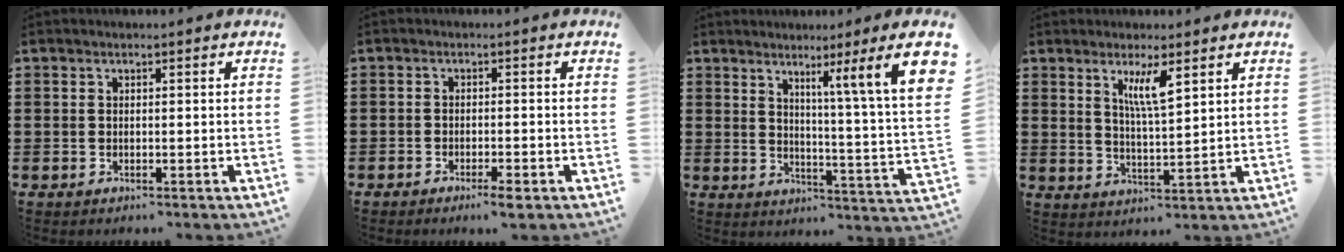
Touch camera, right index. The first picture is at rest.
{"total": 2.1, "force": [-1.7, 0.1, 1.2], "torque": [-0.020, 0.001, -0.031]}
{"total": 8.2, "force": [5.0, -1.2, 6.5], "torque": [-0.107, -0.046, 0.070]}
{"total": 5.1, "force": [2.8, 1.0, 4.2], "torque": [-0.090, 0.004, 0.046]}